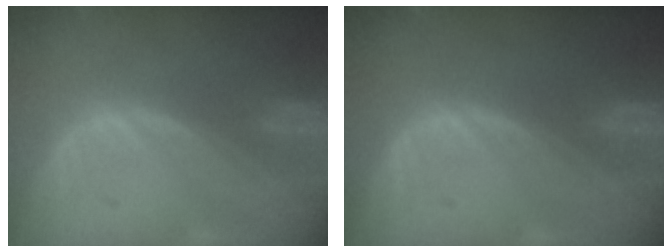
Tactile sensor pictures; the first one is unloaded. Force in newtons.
{"total": 0.0}